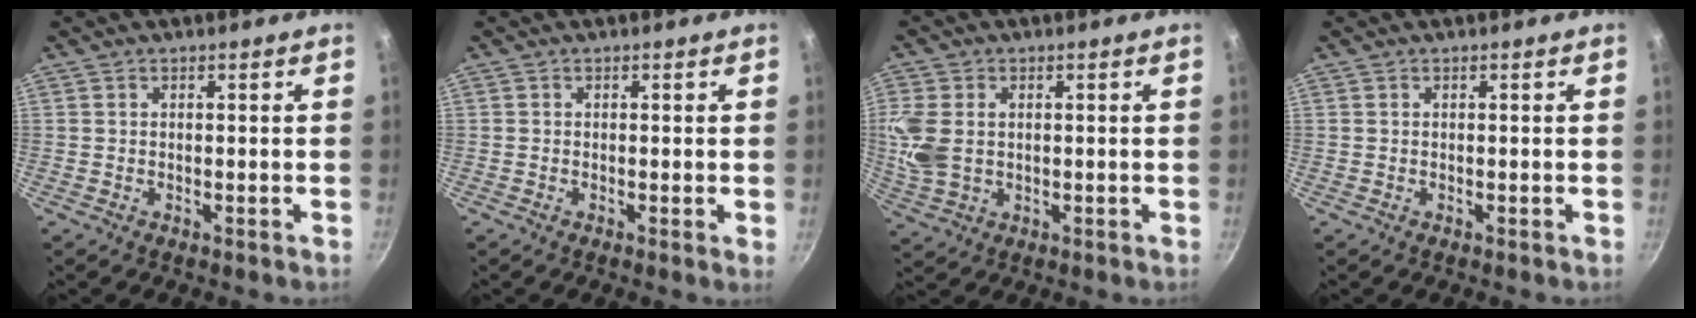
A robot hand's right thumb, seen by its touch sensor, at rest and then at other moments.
{"total": 0.9, "force": [0.0, 0.1, 0.9], "torque": [-0.013, -0.003, -0.003]}
{"total": 8.2, "force": [0.9, 5.8, 5.7], "torque": [-0.126, -0.001, 0.021]}
{"total": 0.0}